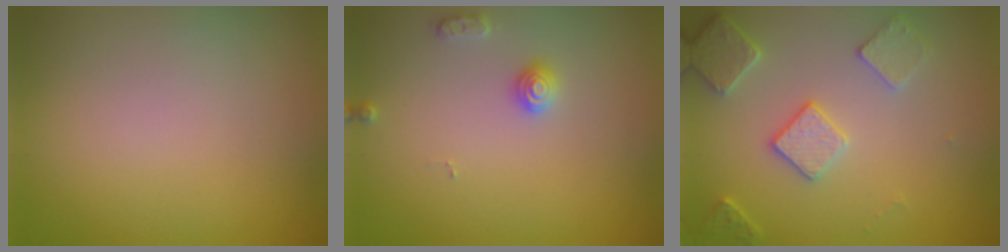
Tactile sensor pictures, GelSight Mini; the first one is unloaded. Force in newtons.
{"total": 1.7, "press": 1.7, "slide": 0.3}
{"total": 3.5, "press": 3.4, "slide": 0.7}